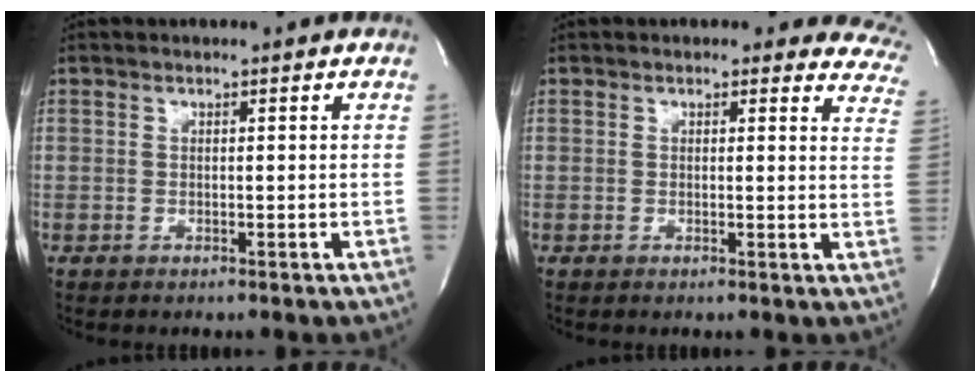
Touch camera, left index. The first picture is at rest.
{"total": 8.6, "force": [7.7, 3.6, 1.4], "torque": [0.034, -0.034, 0.032]}